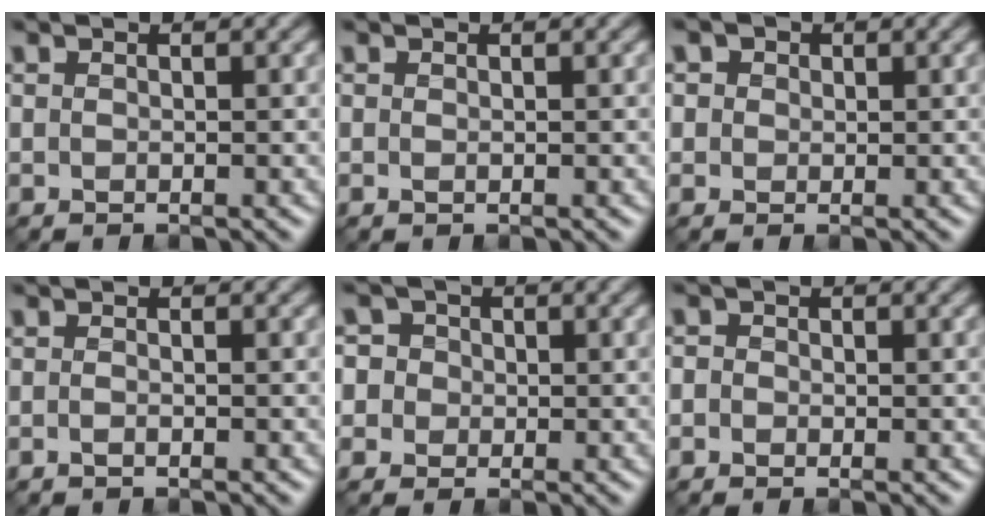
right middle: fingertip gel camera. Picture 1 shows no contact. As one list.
[{"total": 0.0}, {"total": 2.8, "force": [1.4, 2.1, 1.2], "torque": [-0.024, 0.014, 0.010]}, {"total": 0.7, "force": [-0.4, 0.0, 0.5], "torque": [-0.018, 0.000, -0.009]}, {"total": 5.0, "force": [1.1, 4.5, 1.8], "torque": [-0.029, 0.044, -0.011]}, {"total": 1.3, "force": [0.0, 1.2, 0.5], "torque": [0.002, 0.007, -0.012]}]